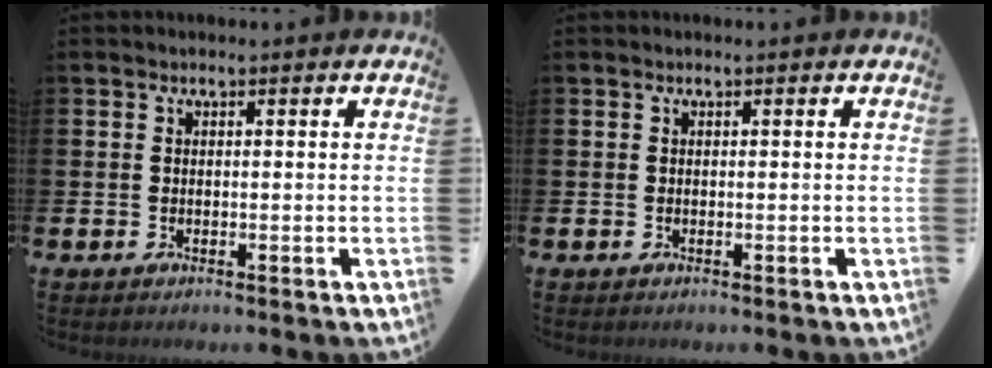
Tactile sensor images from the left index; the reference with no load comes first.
{"total": 0.0}